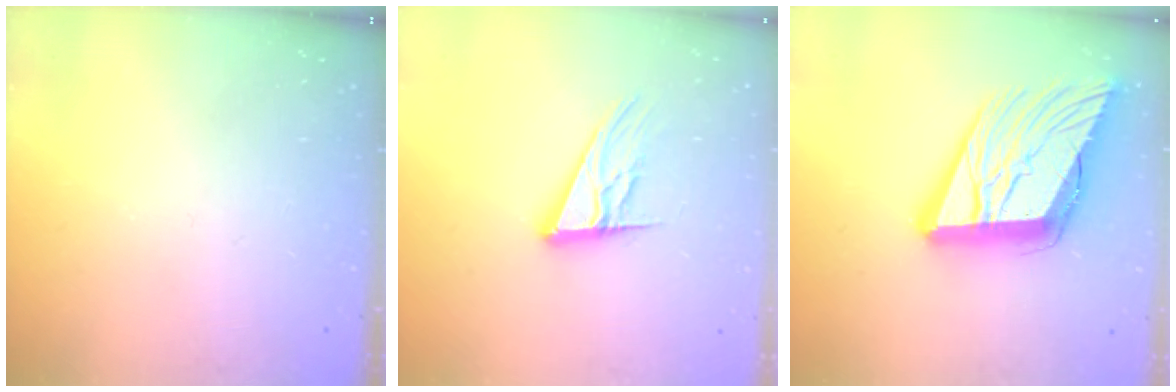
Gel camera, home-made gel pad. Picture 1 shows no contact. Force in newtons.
{"total": 13.1, "press": 12.9, "slide": 2.5}
{"total": 23.3, "press": 22.8, "slide": 5.1}